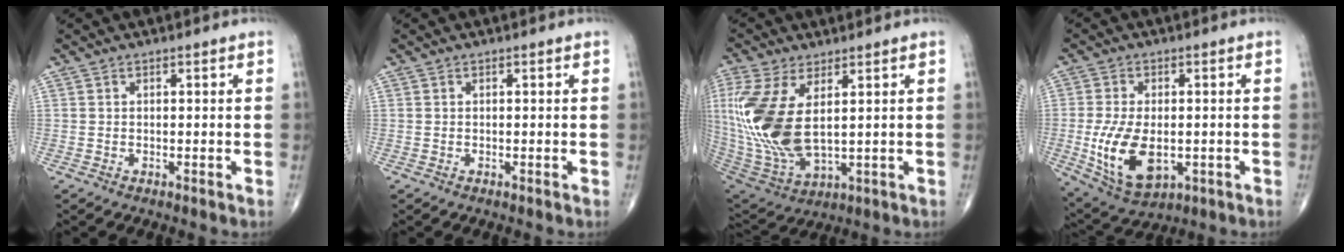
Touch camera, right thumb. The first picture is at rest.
{"total": 0.0}
{"total": 18.3, "force": [3.2, 8.9, 15.7], "torque": [-0.363, -0.022, 0.077]}
{"total": 12.8, "force": [-2.2, 7.2, 10.3], "torque": [-0.189, -0.011, -0.024]}